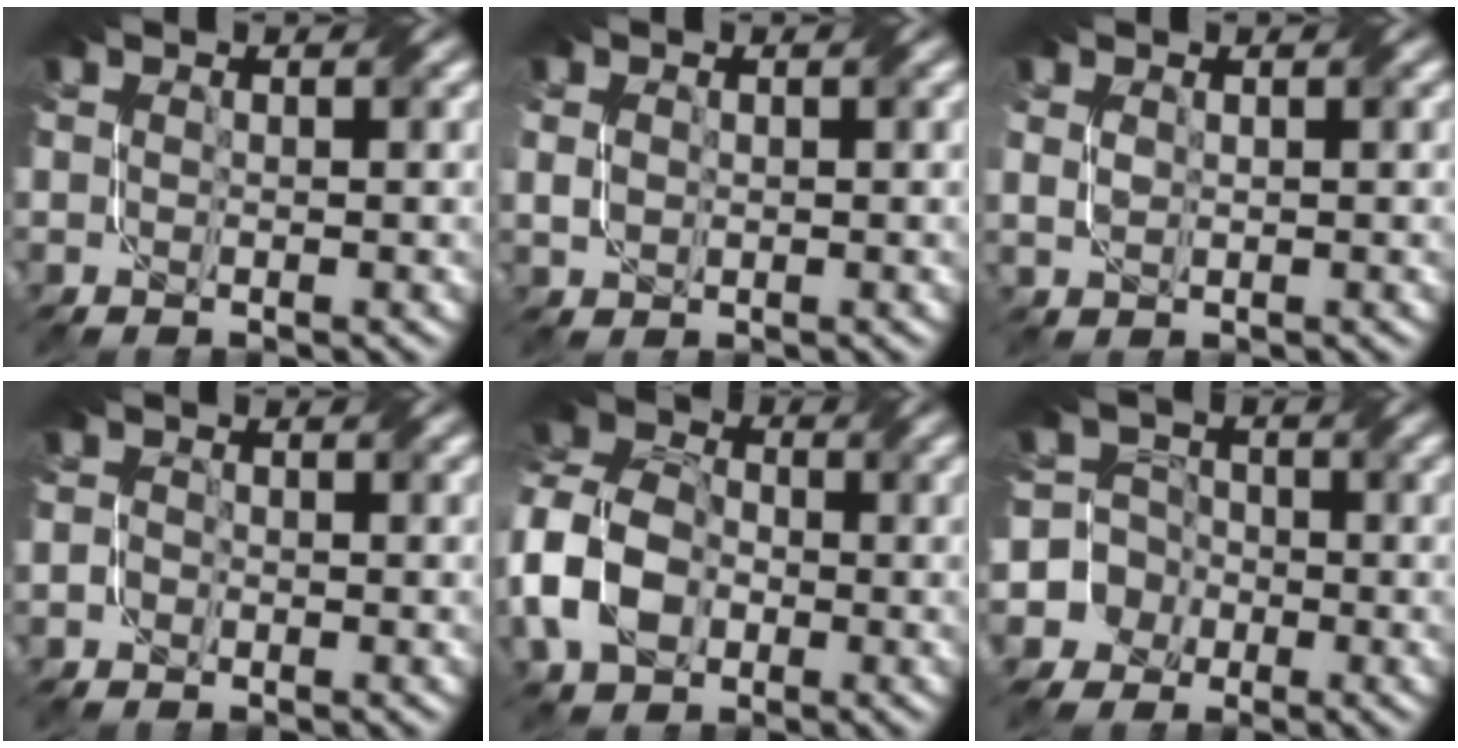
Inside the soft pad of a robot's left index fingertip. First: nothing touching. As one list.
[{"total": 1.3, "force": [-0.2, 0.9, 0.9], "torque": [-0.025, -0.001, -0.001]}, {"total": 0.7, "force": [0.0, 0.3, 0.6], "torque": [-0.018, 0.000, 0.005]}, {"total": 1.0, "force": [-0.7, 0.6, 0.3], "torque": [-0.001, 0.003, -0.019]}, {"total": 7.8, "force": [-2.9, 5.4, 4.9], "torque": [-0.109, 0.009, -0.074]}, {"total": 7.1, "force": [-2.8, 6.5, 0.6], "torque": [-0.015, 0.016, -0.080]}]